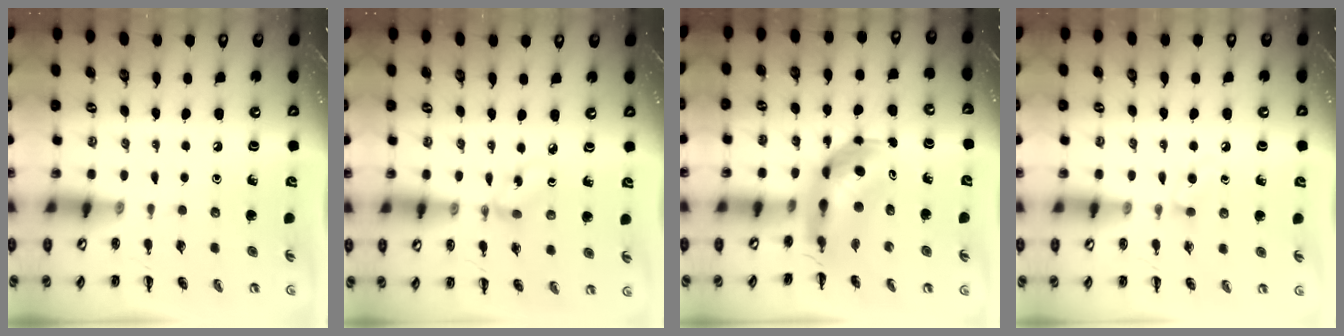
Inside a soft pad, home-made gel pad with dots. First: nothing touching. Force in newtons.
{"total": 1.8, "press": 1.7, "slide": 0.6}
{"total": 7.0, "press": 6.7, "slide": 2.0}
{"total": 2.9, "press": 2.6, "slide": 1.3}